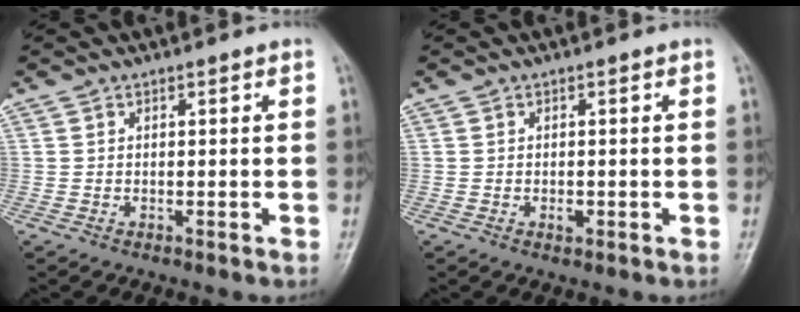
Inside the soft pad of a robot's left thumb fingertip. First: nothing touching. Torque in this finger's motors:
{"motor_torque": [-0.13, -0.13, 0.18, -0.01, 0.00]}